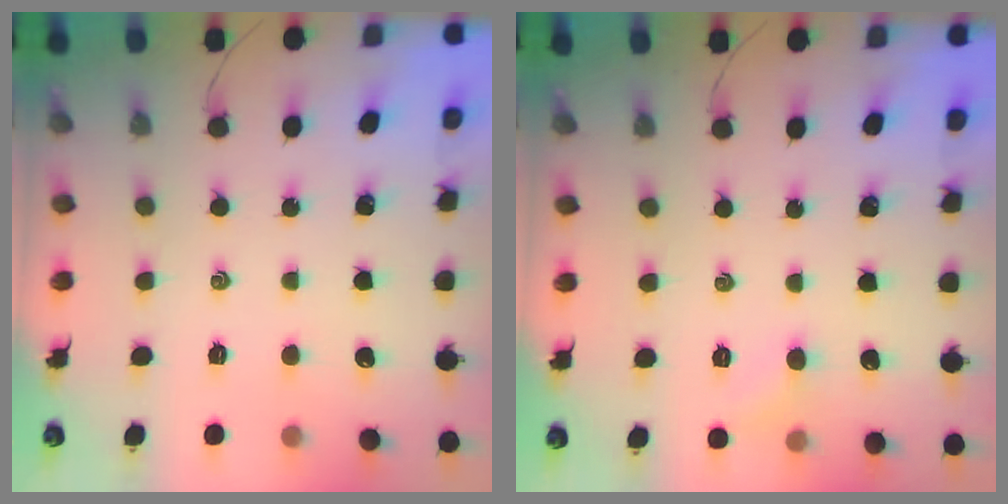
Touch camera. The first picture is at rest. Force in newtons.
{"total": 4.3, "press": 4.1, "slide": 1.3}